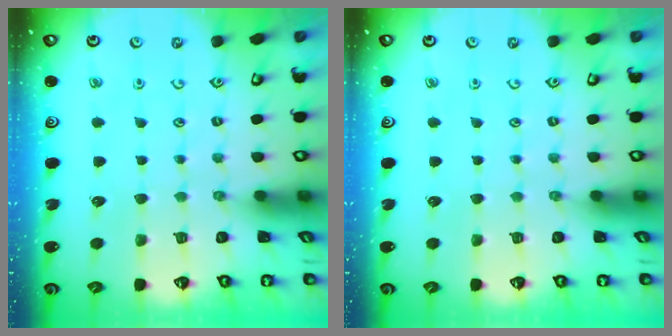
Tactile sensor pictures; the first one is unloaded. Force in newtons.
{"total": 0.0}